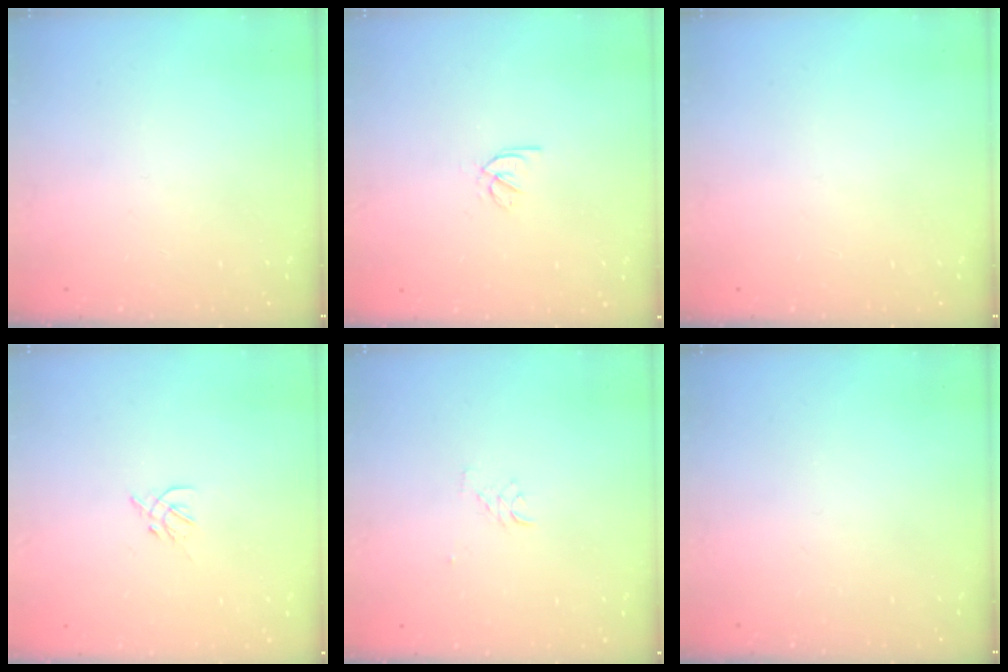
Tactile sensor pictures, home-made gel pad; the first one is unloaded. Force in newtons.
{"total": 2.3, "press": 2.2, "slide": 0.5}
{"total": 0.0}
{"total": 3.2, "press": 3.1, "slide": 0.7}
{"total": 2.6, "press": 2.6, "slide": 0.1}
{"total": 0.0}